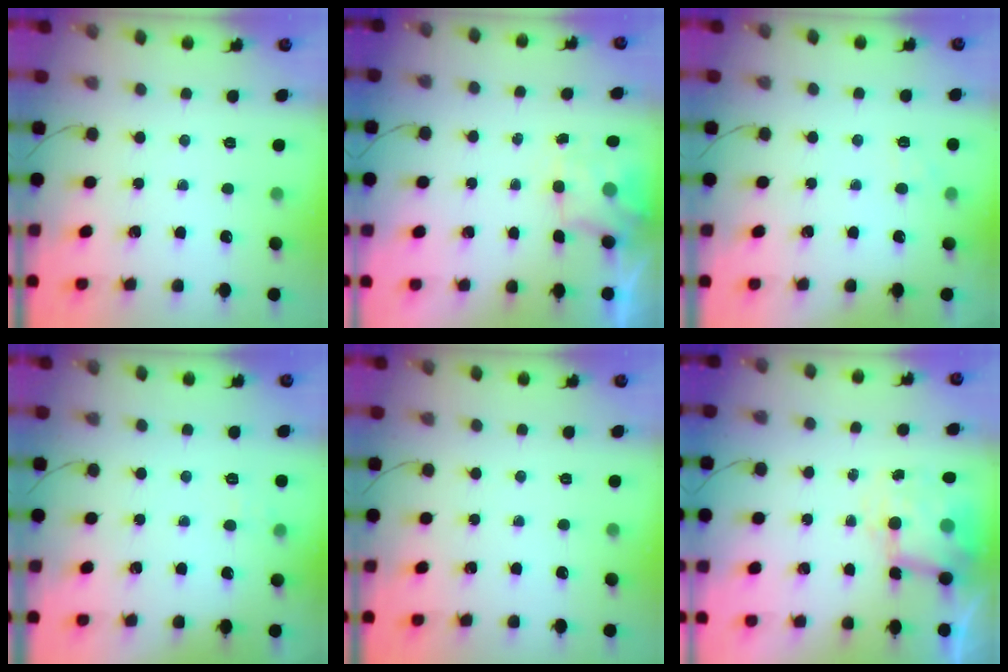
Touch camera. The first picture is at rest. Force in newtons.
{"total": 2.0, "press": 1.9, "slide": 0.5}
{"total": 4.2, "press": 4.0, "slide": 1.4}
{"total": 6.1, "press": 5.9, "slide": 1.6}
{"total": 0.0}
{"total": 6.5, "press": 6.5, "slide": 0.5}